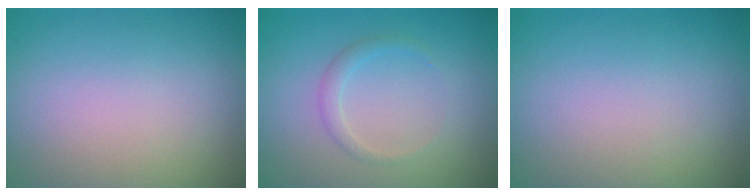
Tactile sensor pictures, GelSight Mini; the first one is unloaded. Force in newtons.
{"total": 1.2, "press": 1.2, "slide": 0.1}
{"total": 0.0}